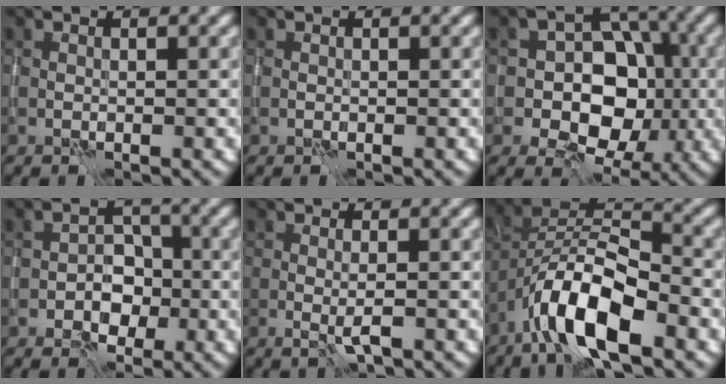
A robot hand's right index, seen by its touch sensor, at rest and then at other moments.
{"total": 0.0}
{"total": 8.3, "force": [-1.6, 6.1, 5.3], "torque": [-0.035, 0.011, -0.044]}
{"total": 3.3, "force": [-1.1, 2.5, 1.9], "torque": [-0.002, 0.003, -0.027]}
{"total": 1.3, "force": [-0.2, 0.0, 1.3], "torque": [-0.026, -0.004, -0.003]}
{"total": 8.7, "force": [-4.9, 3.0, 6.4], "torque": [-0.115, 0.014, -0.095]}